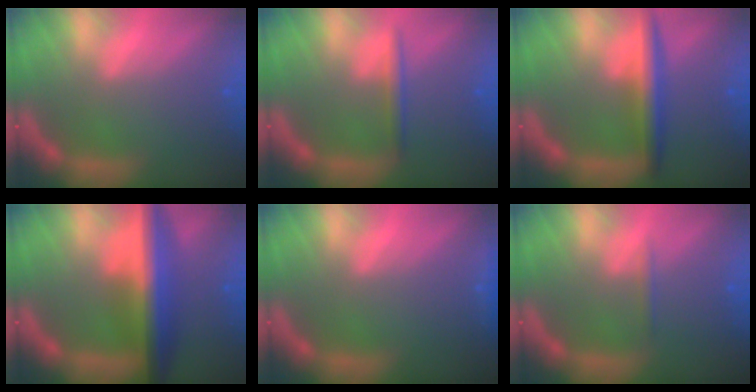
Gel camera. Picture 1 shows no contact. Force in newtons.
{"total": 1.9}
{"total": 4.5}
{"total": 9.0}
{"total": 0.9}
{"total": 0.9}